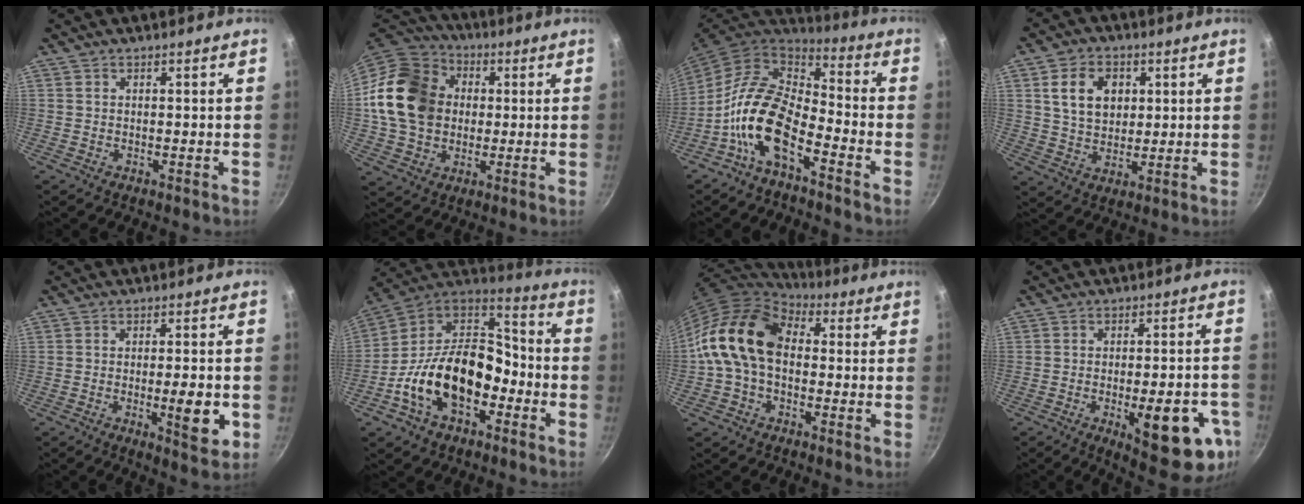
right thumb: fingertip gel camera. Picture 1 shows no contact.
{"total": 19.5, "force": [2.0, 15.6, 11.4], "torque": [-0.194, 0.030, 0.032]}
{"total": 15.0, "force": [-6.5, 7.6, 11.2], "torque": [-0.201, 0.062, -0.141]}
{"total": 9.6, "force": [2.6, 7.0, 6.0], "torque": [-0.082, -0.004, 0.046]}
{"total": 8.1, "force": [-2.0, 2.1, 7.5], "torque": [-0.102, 0.000, -0.027]}
{"total": 21.4, "force": [-6.1, 13.8, 15.2], "torque": [-0.240, 0.064, -0.117]}
{"total": 15.3, "force": [0.8, 10.6, 11.0], "torque": [-0.176, 0.031, -0.004]}
{"total": 18.0, "force": [-6.5, 6.5, 15.5], "torque": [-0.164, 0.011, -0.079]}